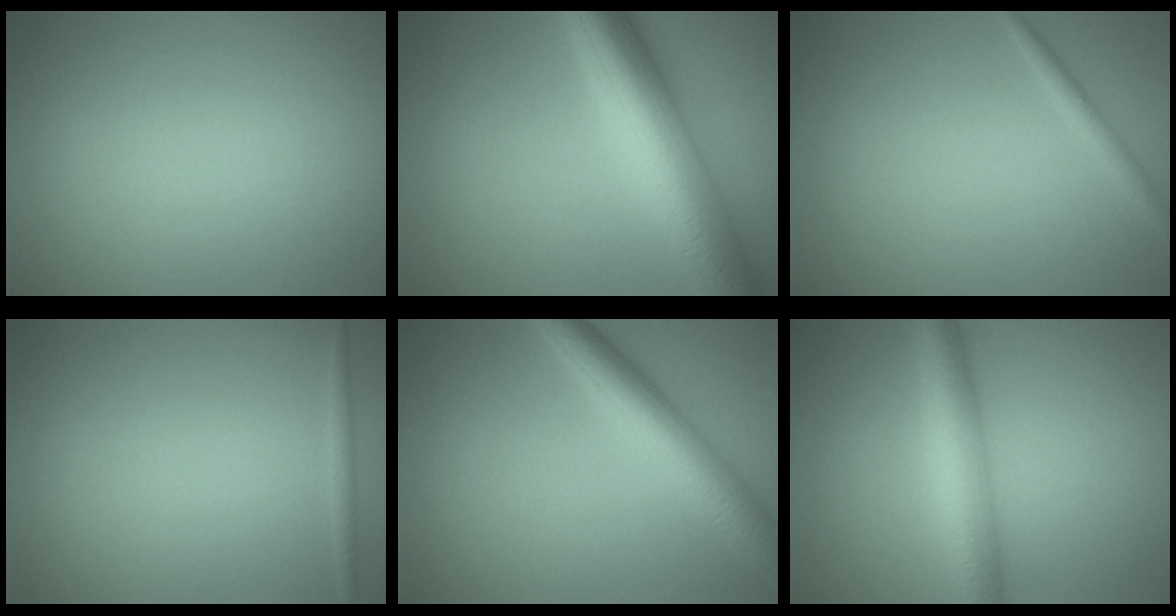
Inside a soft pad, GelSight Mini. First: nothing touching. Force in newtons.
{"total": 9.6, "press": 9.6, "slide": 0.1}
{"total": 1.3, "press": 1.3, "slide": 0.0}
{"total": 0.8, "press": 0.8, "slide": 0.1}
{"total": 5.5, "press": 5.5, "slide": 0.1}
{"total": 5.0, "press": 5.0, "slide": 0.0}